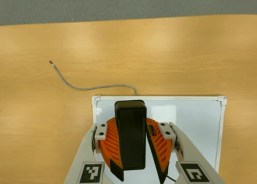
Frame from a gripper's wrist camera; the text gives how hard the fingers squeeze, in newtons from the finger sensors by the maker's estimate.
{"total": 9.0, "left": 9.3, "right": 8.8}